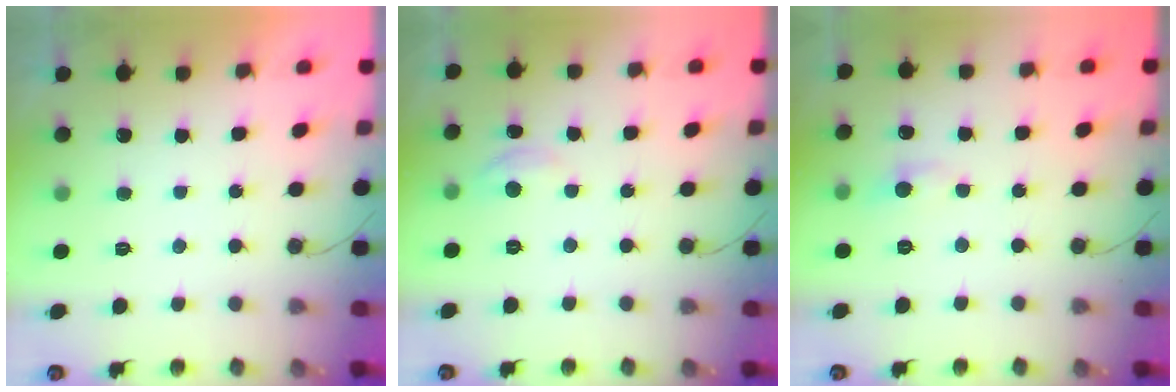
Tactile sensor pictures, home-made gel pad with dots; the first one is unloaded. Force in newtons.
{"total": 5.2, "press": 5.2, "slide": 0.5}
{"total": 3.2, "press": 3.2, "slide": 0.4}